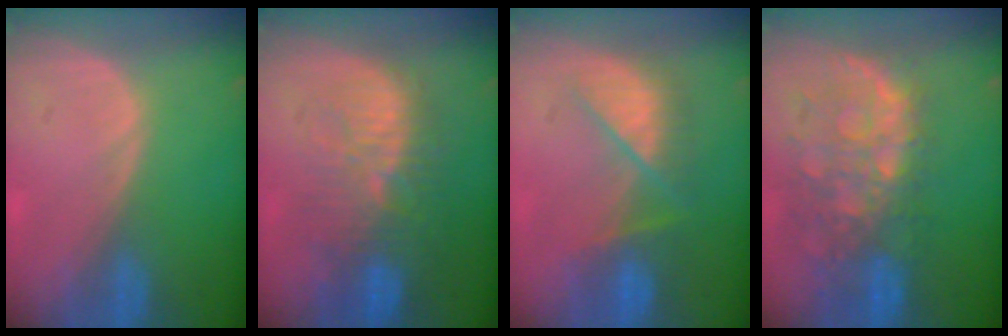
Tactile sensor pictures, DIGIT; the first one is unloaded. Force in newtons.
{"total": 11.4, "press": 9.9, "slide": 5.6}
{"total": 7.5, "press": 7.3, "slide": 1.9}
{"total": 11.1, "press": 9.7, "slide": 5.4}